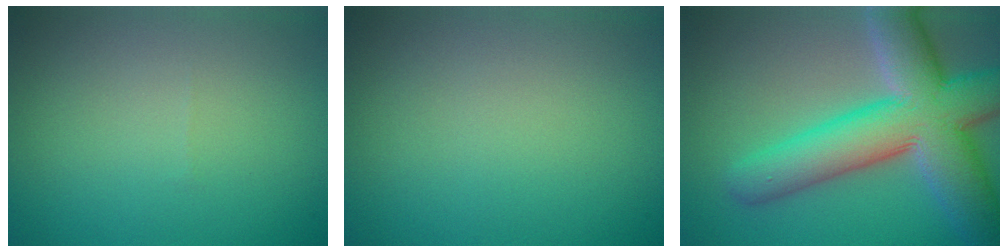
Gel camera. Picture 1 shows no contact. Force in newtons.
{"total": 0.0}
{"total": 11.2, "press": 11.2, "slide": 0.6}